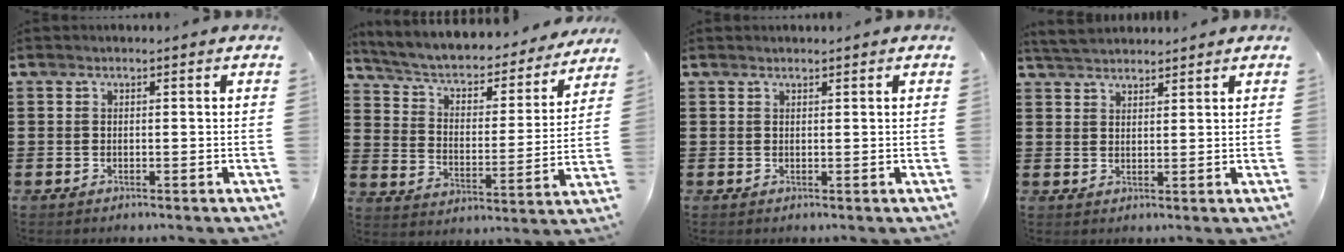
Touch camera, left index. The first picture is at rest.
{"total": 3.8, "force": [2.9, 1.7, 1.7], "torque": [-0.051, -0.025, 0.039]}
{"total": 0.6, "force": [0.6, 0.2, 0.0], "torque": [-0.002, 0.001, 0.012]}
{"total": 3.4, "force": [3.3, 0.8, 0.7], "torque": [-0.024, -0.002, 0.063]}